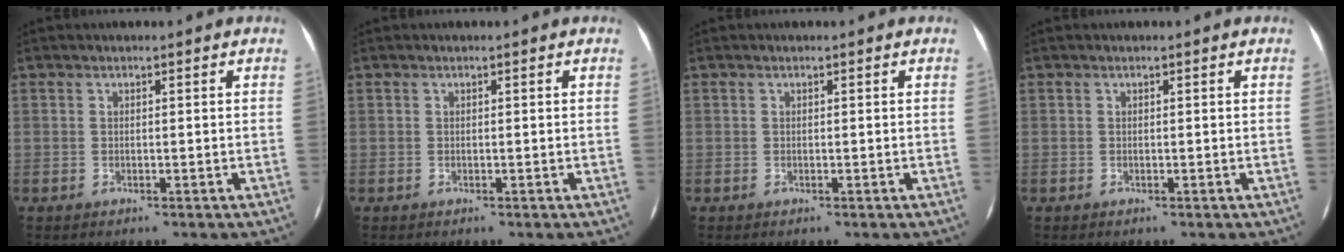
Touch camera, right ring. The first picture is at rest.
{"total": 0.0}
{"total": 0.0}
{"total": 0.0}